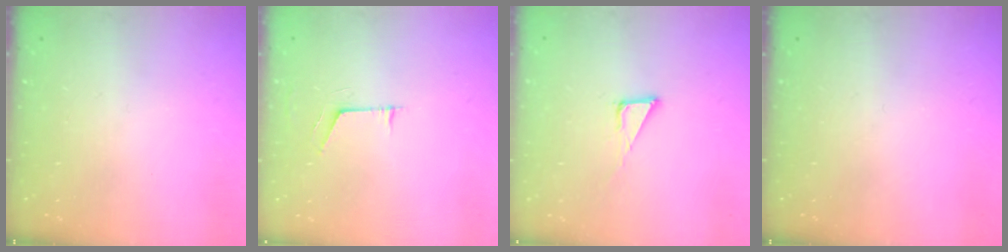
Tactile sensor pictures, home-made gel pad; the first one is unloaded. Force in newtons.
{"total": 4.4, "press": 4.3, "slide": 0.7}
{"total": 4.3, "press": 4.3, "slide": 0.2}
{"total": 0.0}